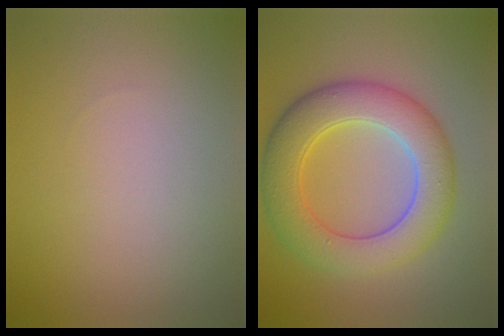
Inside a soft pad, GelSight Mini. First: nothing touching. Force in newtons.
{"total": 7.4, "press": 7.4, "slide": 0.1}